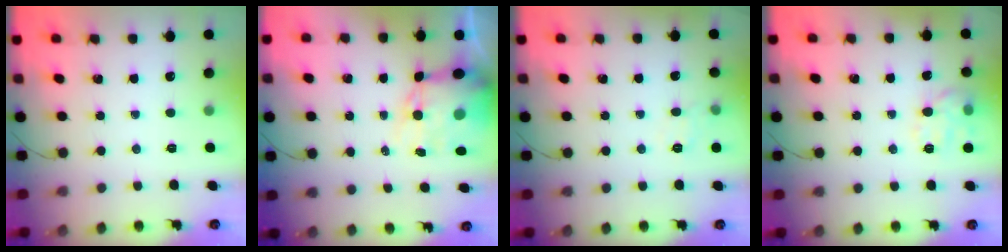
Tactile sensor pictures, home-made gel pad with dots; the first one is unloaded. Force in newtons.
{"total": 11.9, "press": 11.5, "slide": 2.8}
{"total": 7.1, "press": 6.9, "slide": 1.5}
{"total": 8.2, "press": 8.2, "slide": 0.4}